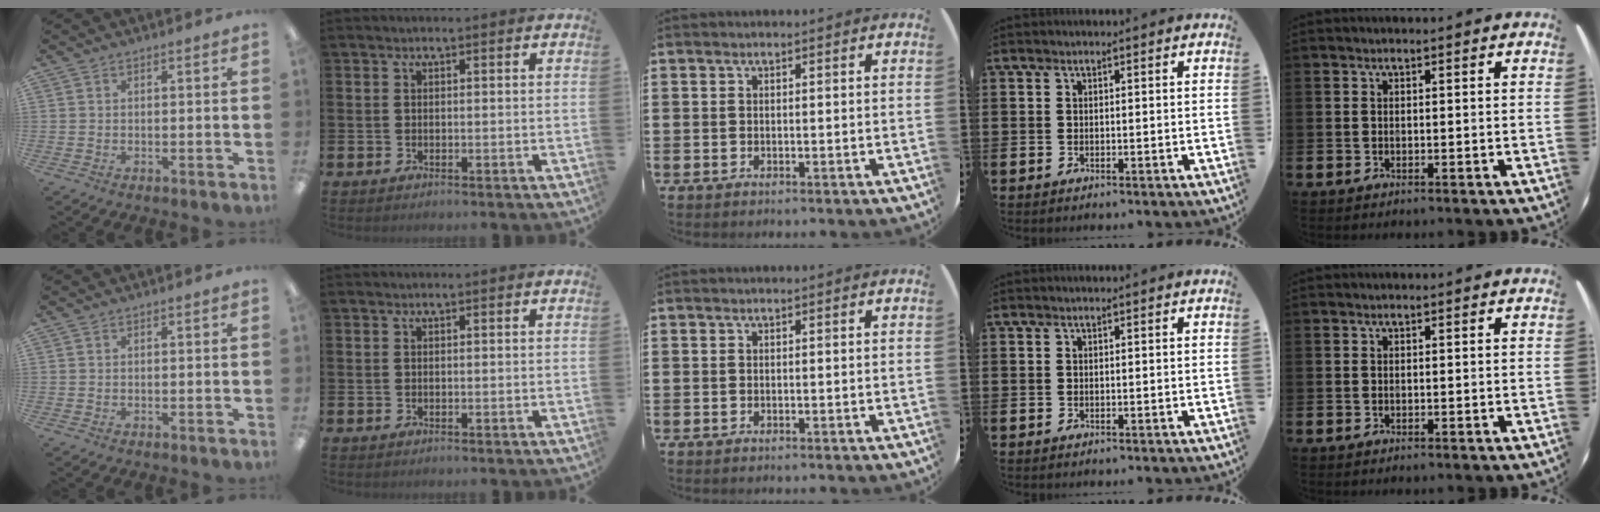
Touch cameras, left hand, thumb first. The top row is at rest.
{}